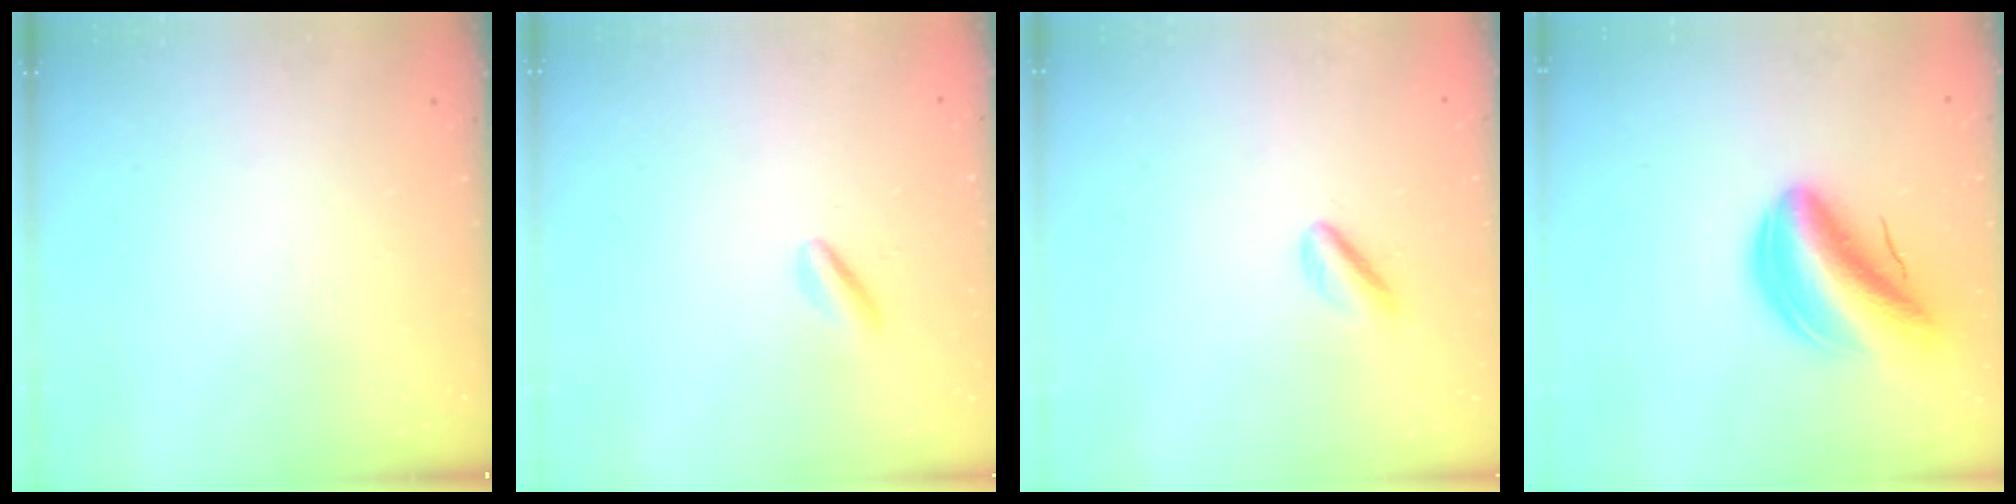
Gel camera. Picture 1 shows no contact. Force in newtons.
{"total": 0.8, "press": 0.5, "slide": 0.6}
{"total": 2.9, "press": 2.8, "slide": 0.8}
{"total": 13.6, "press": 13.0, "slide": 4.0}